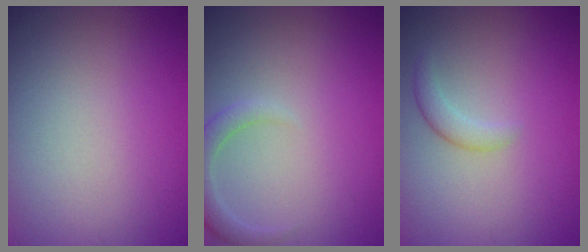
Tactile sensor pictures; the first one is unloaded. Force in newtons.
{"total": 2.2, "press": 2.2, "slide": 0.3}
{"total": 1.6, "press": 1.6, "slide": 0.0}